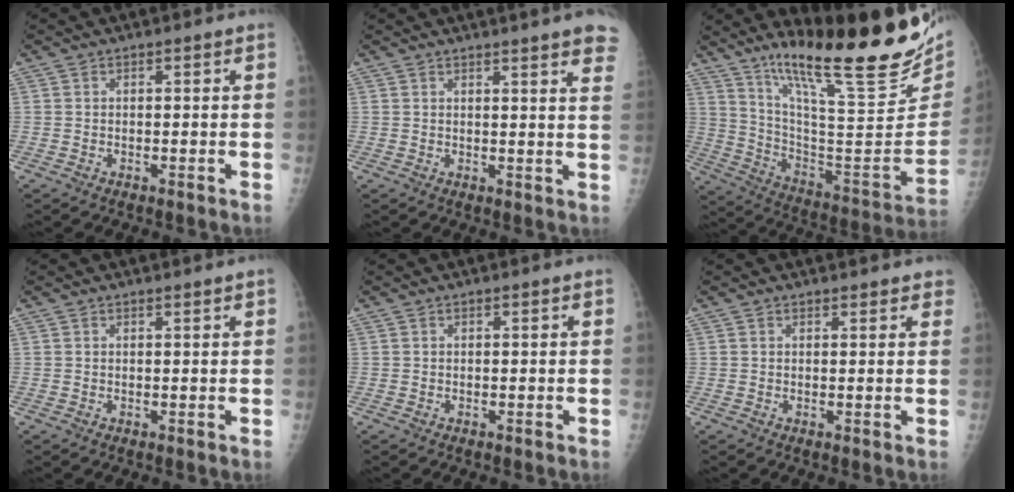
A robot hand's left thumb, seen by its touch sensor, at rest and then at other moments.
{"total": 10.5, "force": [8.0, 0.9, 6.7], "torque": [-0.066, -0.023, 0.075]}
{"total": 31.7, "force": [21.2, 6.9, 22.5], "torque": [-0.306, -0.092, 0.329]}
{"total": 0.8, "force": [0.7, -0.2, 0.3], "torque": [-0.005, -0.003, 0.014]}
{"total": 0.0}
{"total": 2.9, "force": [2.6, 1.1, 0.8], "torque": [0.016, -0.005, 0.021]}